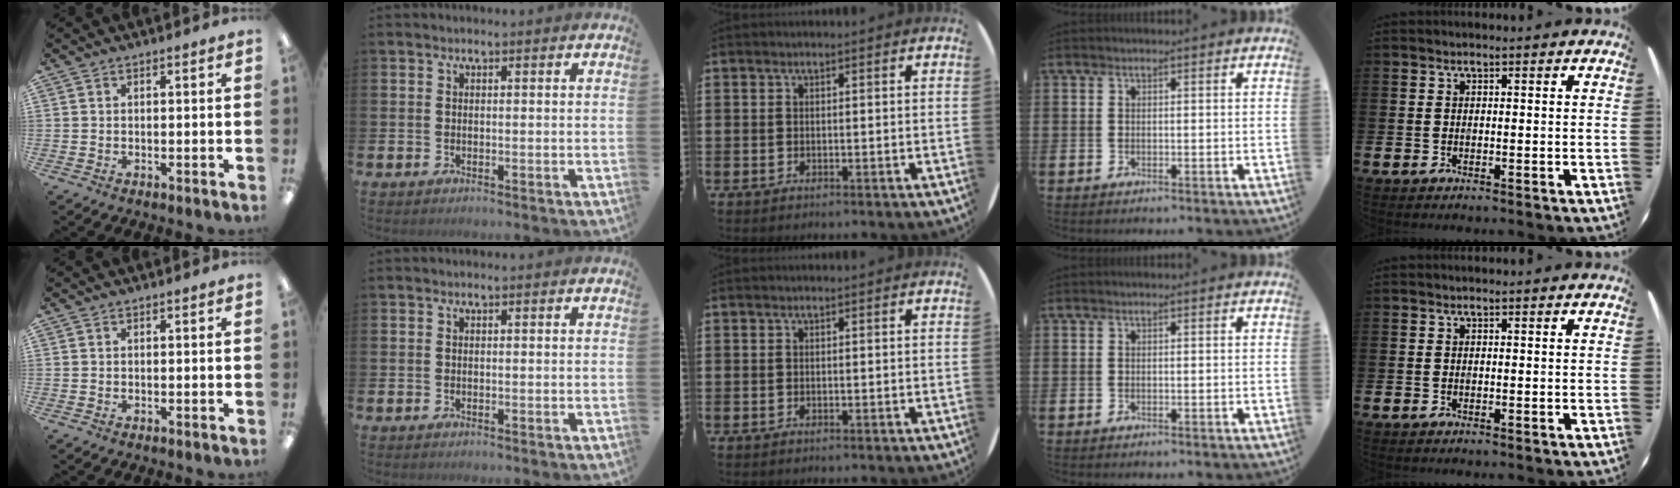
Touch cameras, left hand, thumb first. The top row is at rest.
{}